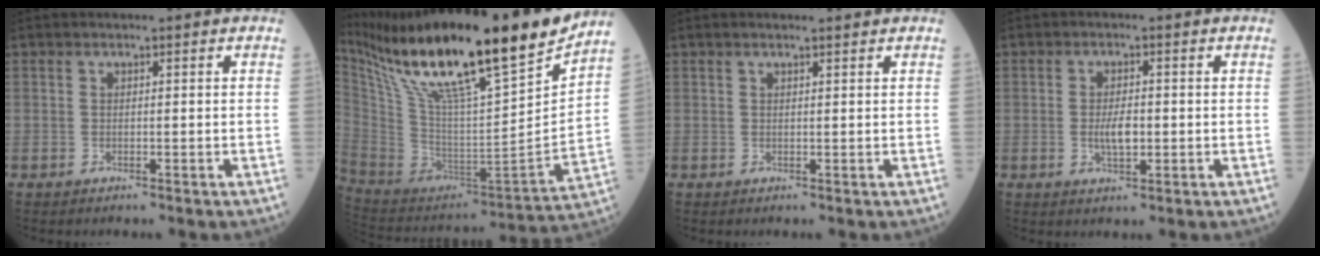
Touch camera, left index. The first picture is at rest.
{"total": 27.4, "force": [21.1, 1.9, 17.4], "torque": [-0.314, -0.026, 0.358]}
{"total": 1.8, "force": [1.6, 0.0, 0.8], "torque": [-0.012, 0.014, 0.025]}
{"total": 3.5, "force": [-0.4, 1.3, 3.2], "torque": [-0.063, -0.001, -0.007]}